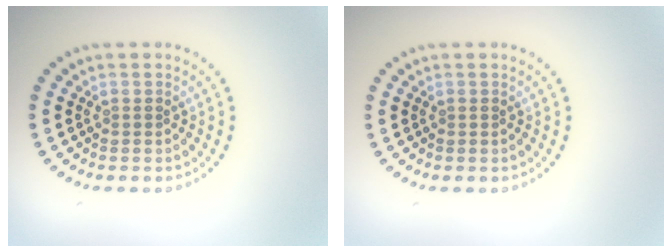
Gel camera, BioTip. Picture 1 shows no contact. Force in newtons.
{"total": 0.0}